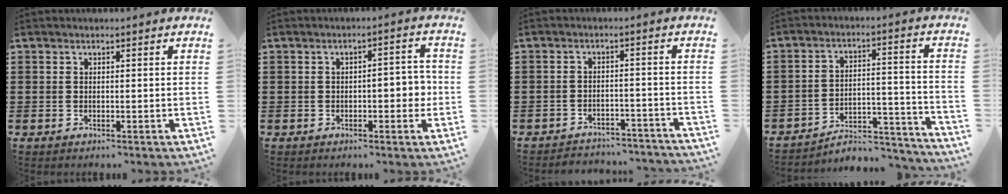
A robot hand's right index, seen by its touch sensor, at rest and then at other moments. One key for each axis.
{"total": 3.6, "fx": -0.9, "fy": 1.5, "fz": 3.1, "tx": -0.046, "ty": 0.004, "tz": -0.020}
{"total": 3.3, "fx": -3.3, "fy": 0.3, "fz": 0.1, "tx": -0.008, "ty": 0.001, "tz": -0.070}
{"total": 4.9, "fx": -4.5, "fy": 1.3, "fz": 1.5, "tx": -0.027, "ty": 0.002, "tz": -0.092}